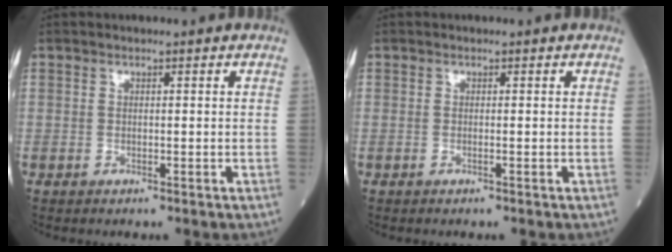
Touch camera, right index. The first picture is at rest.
{"total": 0.0}